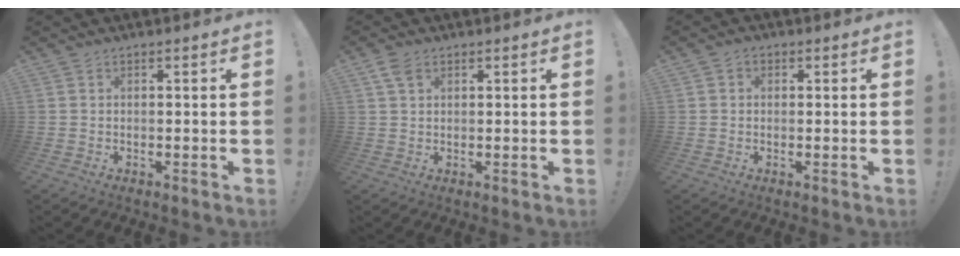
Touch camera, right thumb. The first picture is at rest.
{"total": 3.9, "force": [2.0, 2.2, 2.5], "torque": [-0.047, -0.002, 0.039]}
{"total": 1.6, "force": [0.0, 1.4, 0.8], "torque": [-0.010, 0.003, -0.001]}